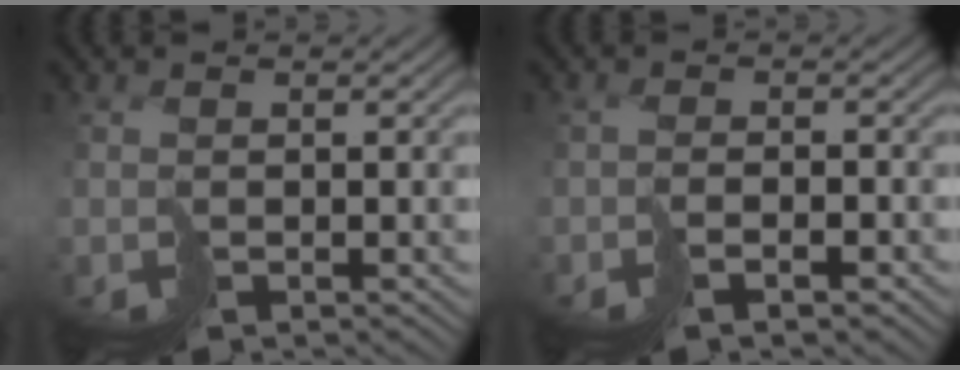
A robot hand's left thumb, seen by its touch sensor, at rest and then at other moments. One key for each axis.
{"total": 1.7, "fx": -1.0, "fy": 0.2, "fz": 1.4, "tx": -0.020, "ty": 0.002, "tz": -0.018}